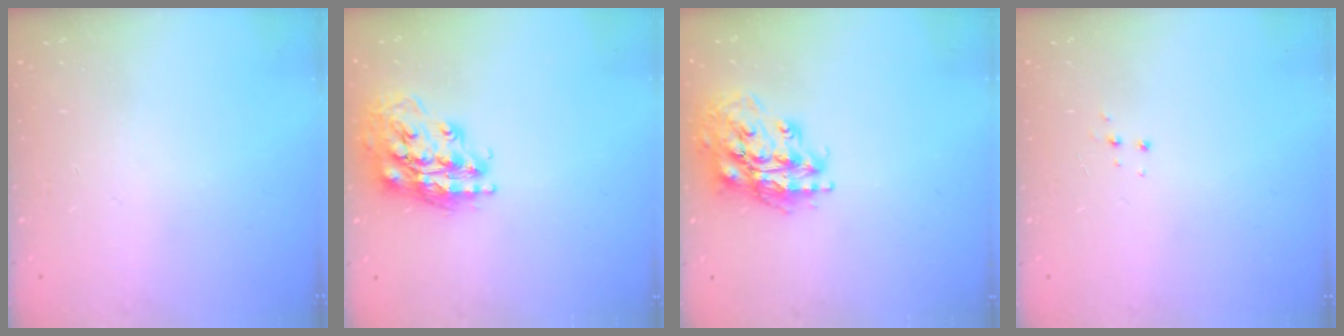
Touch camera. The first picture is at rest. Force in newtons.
{"total": 18.4, "press": 18.3, "slide": 1.7}
{"total": 17.4, "press": 17.3, "slide": 2.4}
{"total": 5.2, "press": 5.2, "slide": 0.3}